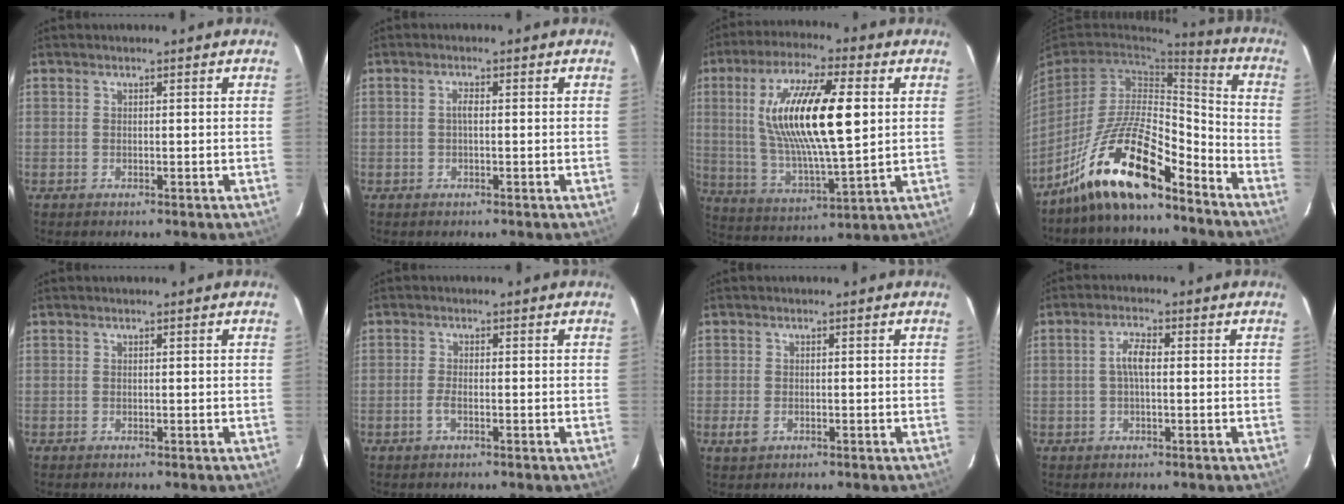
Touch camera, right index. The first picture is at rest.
{"total": 1.3, "force": [-0.1, 0.6, 1.2], "torque": [-0.023, 0.002, -0.003]}
{"total": 20.1, "force": [4.2, 5.5, 18.9], "torque": [-0.355, 0.004, 0.086]}
{"total": 16.2, "force": [-12.2, 4.0, 9.9], "torque": [-0.195, 0.000, -0.223]}
{"total": 0.0}
{"total": 2.0, "force": [-0.9, 0.6, 1.7], "torque": [-0.038, 0.000, -0.020]}
{"total": 2.3, "force": [-0.9, 1.7, 1.2], "torque": [-0.024, -0.005, -0.016]}
{"total": 3.4, "force": [0.0, 1.2, 3.2], "torque": [-0.064, 0.005, 0.002]}